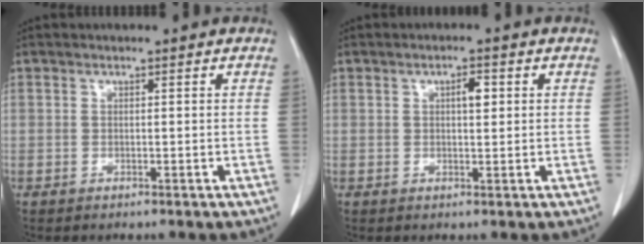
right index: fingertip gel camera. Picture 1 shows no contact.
{"total": 2.4, "force": [0.7, 0.8, 2.1], "torque": [-0.035, 0.001, 0.011]}